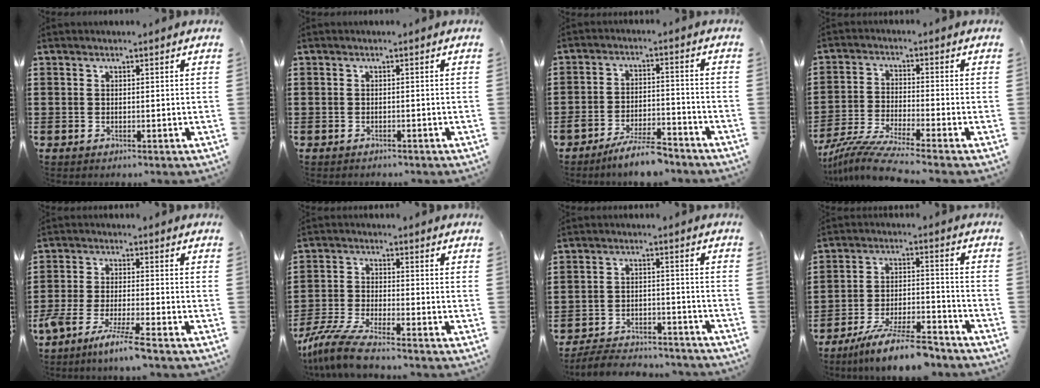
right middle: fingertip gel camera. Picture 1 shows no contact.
{"total": 0.7, "force": [-0.7, 0.2, -0.1], "torque": [0.000, 0.002, -0.016]}
{"total": 6.6, "force": [-6.0, 0.9, 2.6], "torque": [-0.051, 0.004, -0.115]}
{"total": 6.4, "force": [-5.8, -0.4, 2.8], "torque": [-0.069, -0.019, -0.115]}
{"total": 6.2, "force": [-5.4, -0.6, 3.2], "torque": [-0.075, -0.022, -0.106]}
{"total": 6.4, "force": [-5.6, 0.3, 3.0], "torque": [-0.080, -0.016, -0.114]}
{"total": 5.1, "force": [-5.0, 0.6, 0.7], "torque": [-0.017, 0.006, -0.103]}
{"total": 9.7, "force": [-8.4, 0.8, 4.7], "torque": [-0.086, 0.011, -0.162]}